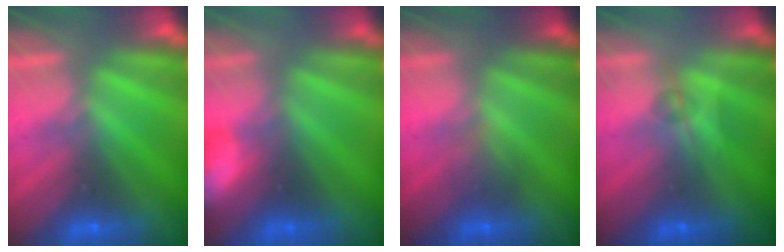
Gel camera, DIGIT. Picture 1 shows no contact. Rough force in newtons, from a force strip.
{"total": 8.6}
{"total": 1.4}
{"total": 1.7}